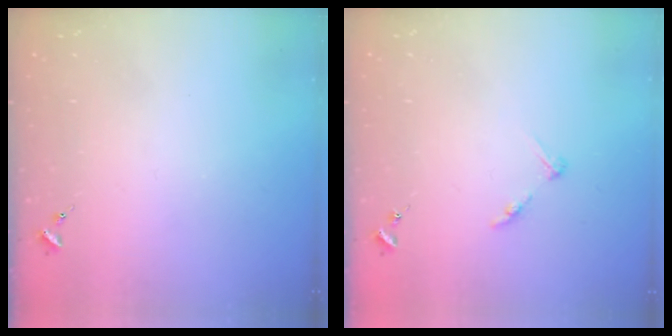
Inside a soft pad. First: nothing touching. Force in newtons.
{"total": 5.2, "press": 5.2, "slide": 0.6}